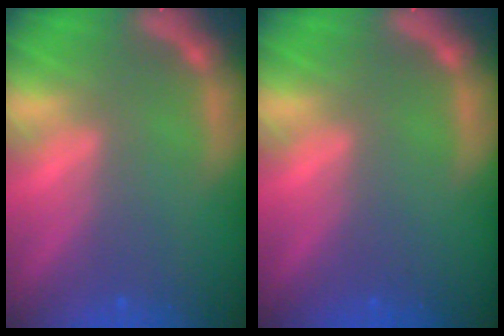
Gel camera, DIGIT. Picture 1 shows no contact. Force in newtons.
{"total": 0.0}